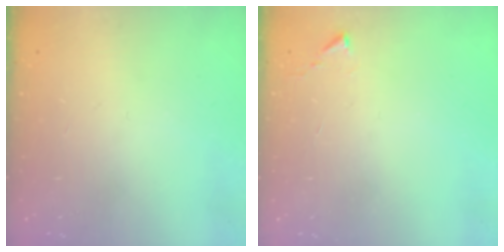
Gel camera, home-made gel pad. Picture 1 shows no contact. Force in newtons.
{"total": 2.7, "press": 2.7, "slide": 0.5}